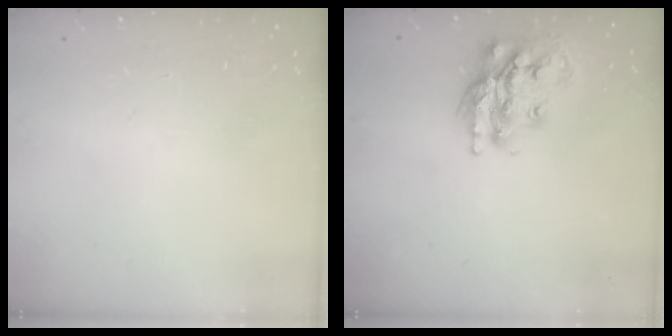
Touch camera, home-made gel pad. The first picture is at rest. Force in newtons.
{"total": 16.6, "press": 16.5, "slide": 1.1}